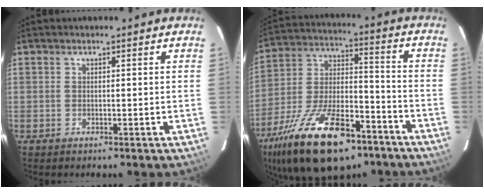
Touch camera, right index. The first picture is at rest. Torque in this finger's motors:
{"motor_torque": [1.22, -0.92, 1.06, 0.21]}